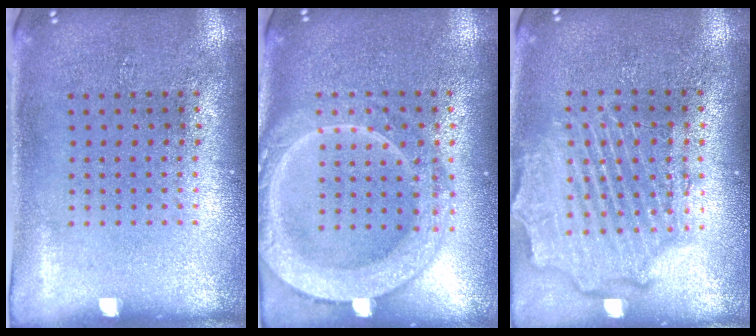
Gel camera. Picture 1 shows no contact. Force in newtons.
{"total": 2.7, "press": 2.7, "slide": 0.3}
{"total": 2.4, "press": 2.2, "slide": 0.9}